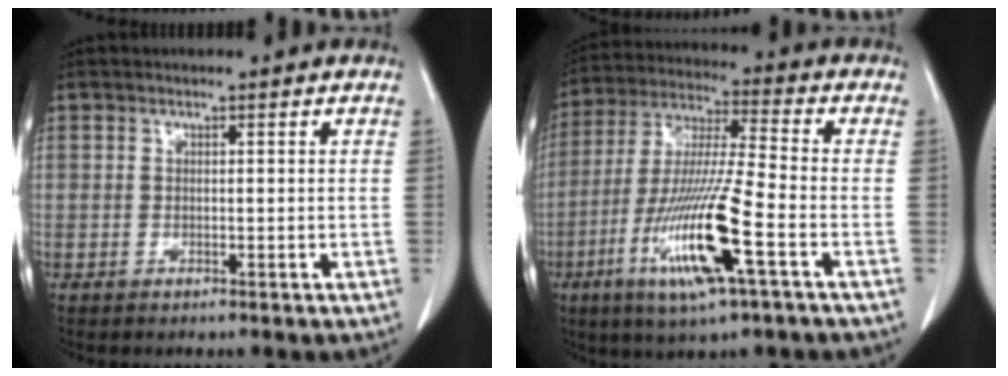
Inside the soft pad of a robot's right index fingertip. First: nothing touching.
{"total": 15.9, "force": [-6.1, 0.5, 14.6], "torque": [-0.298, -0.022, -0.115]}